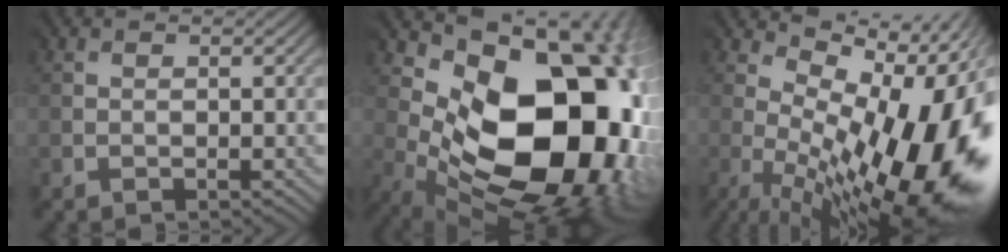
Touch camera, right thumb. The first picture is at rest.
{"total": 18.9, "force": [1.3, 11.9, 14.6], "torque": [-0.205, -0.039, 0.044]}
{"total": 17.7, "force": [-2.1, 8.1, 15.6], "torque": [-0.215, -0.039, -0.012]}